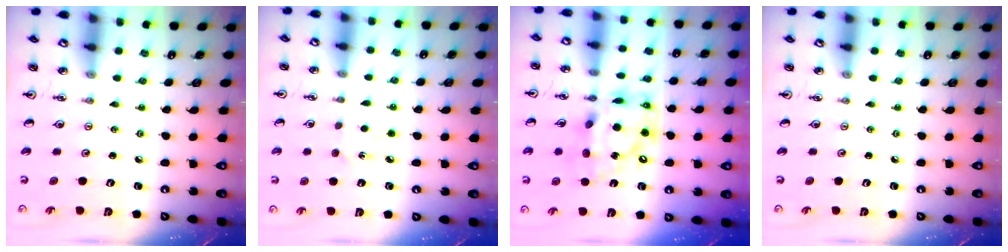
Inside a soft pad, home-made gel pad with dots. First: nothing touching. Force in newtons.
{"total": 4.8, "press": 4.7, "slide": 0.5}
{"total": 15.5, "press": 15.4, "slide": 1.3}
{"total": 0.0}